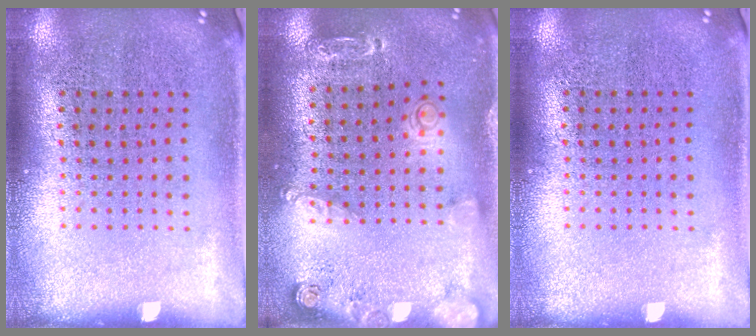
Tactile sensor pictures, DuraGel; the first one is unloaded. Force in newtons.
{"total": 1.5, "press": 1.5, "slide": 0.3}
{"total": 0.0}